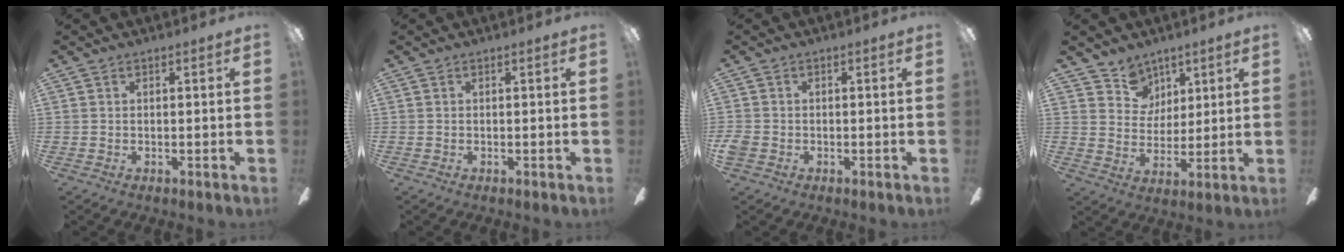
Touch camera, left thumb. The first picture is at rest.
{"total": 0.0}
{"total": 2.3, "force": [-0.8, 1.9, 1.0], "torque": [-0.023, 0.005, -0.017]}
{"total": 8.1, "force": [5.7, 5.7, 0.1], "torque": [-0.017, -0.035, 0.112]}